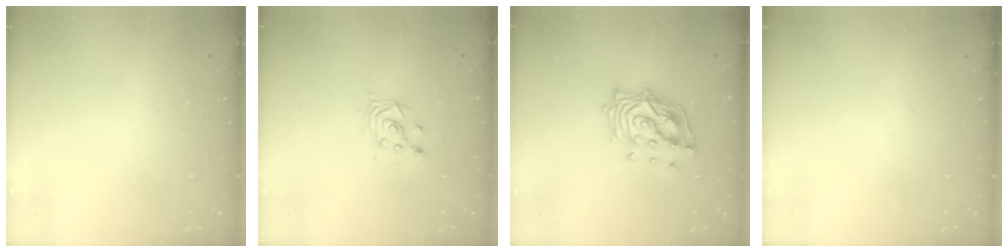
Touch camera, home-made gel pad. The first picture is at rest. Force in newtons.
{"total": 2.9, "press": 2.9, "slide": 0.1}
{"total": 14.1, "press": 14.0, "slide": 1.8}
{"total": 0.0}